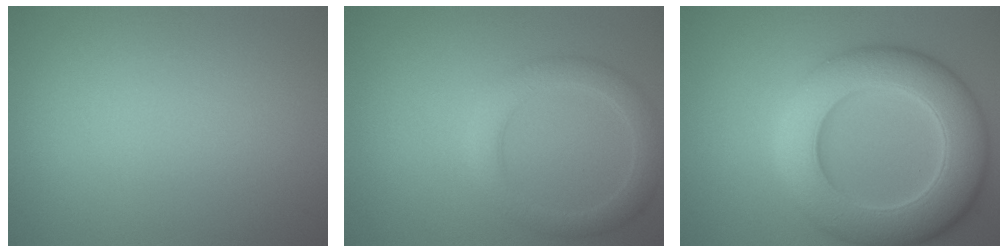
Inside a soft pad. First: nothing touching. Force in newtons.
{"total": 3.0, "press": 3.0, "slide": 0.1}
{"total": 9.9, "press": 9.9, "slide": 0.3}